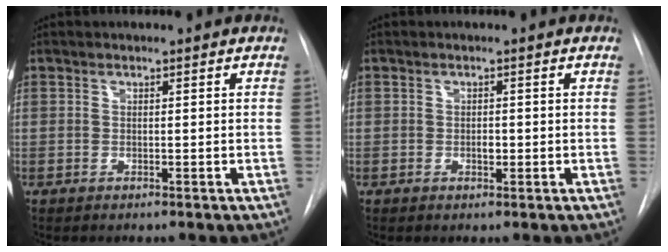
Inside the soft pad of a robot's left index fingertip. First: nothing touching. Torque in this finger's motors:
{"motor_torque": [0.08, 0.04, 0.00, 0.00]}